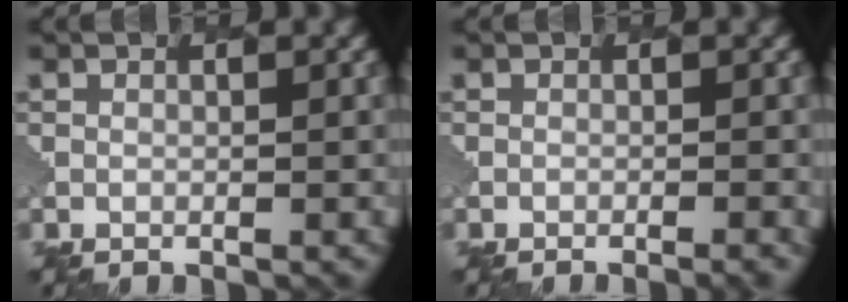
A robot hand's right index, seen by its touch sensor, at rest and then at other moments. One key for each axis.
{"total": 1.7, "fx": -0.9, "fy": 0.6, "fz": 1.3, "tx": -0.002, "ty": 0.009, "tz": -0.013}